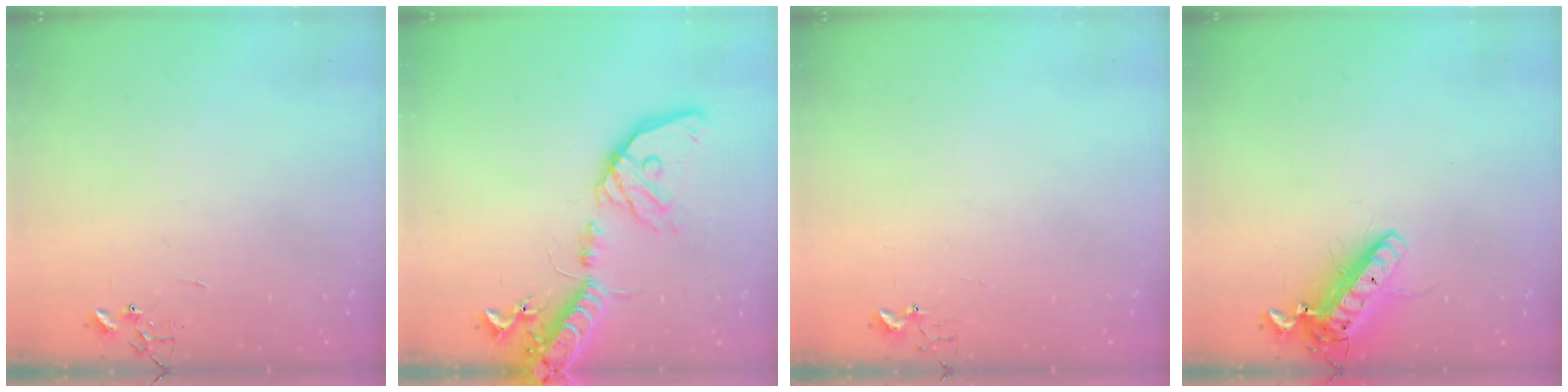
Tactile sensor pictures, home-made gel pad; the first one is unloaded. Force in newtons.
{"total": 19.5, "press": 19.2, "slide": 3.6}
{"total": 3.7, "press": 3.7, "slide": 0.2}
{"total": 14.4, "press": 14.1, "slide": 2.7}